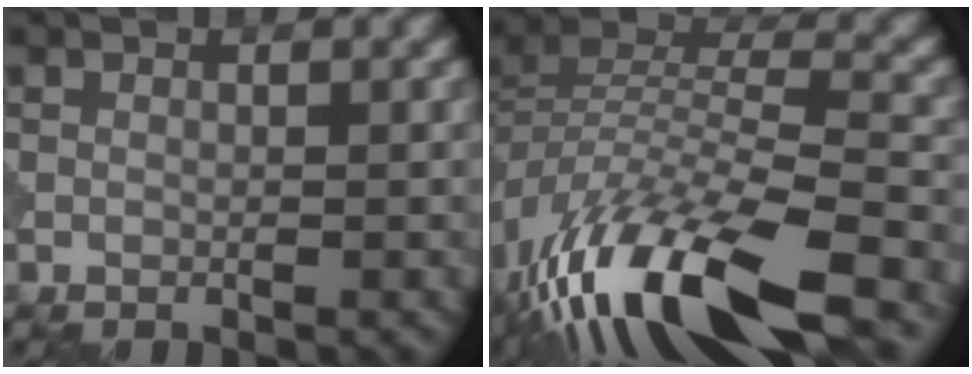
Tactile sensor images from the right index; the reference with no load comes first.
{"total": 14.1, "force": [-9.2, 4.0, 9.8], "torque": [-0.193, 0.006, -0.170]}